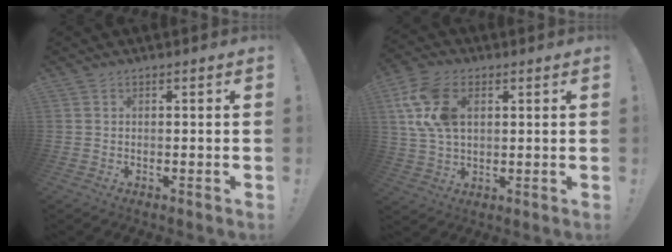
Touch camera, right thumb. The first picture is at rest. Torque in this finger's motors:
{"motor_torque": [0.12, 1.04, 1.37, 0.59, 0.16]}